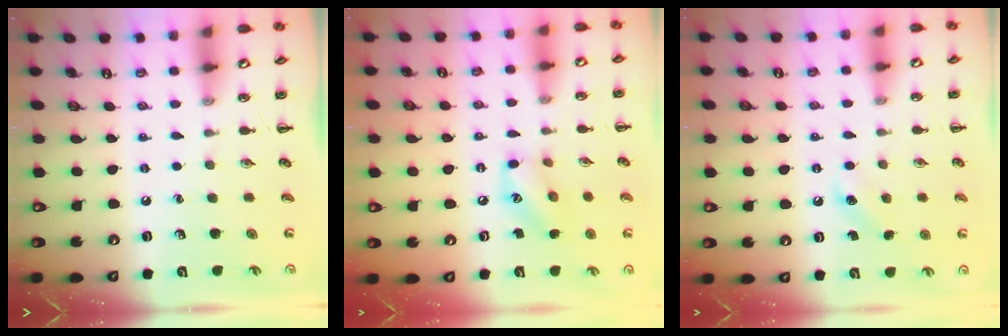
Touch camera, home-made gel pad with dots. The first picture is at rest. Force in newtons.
{"total": 9.8, "press": 9.8, "slide": 0.3}
{"total": 6.3, "press": 6.1, "slide": 1.7}